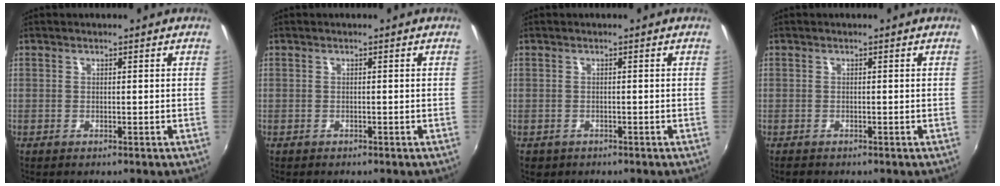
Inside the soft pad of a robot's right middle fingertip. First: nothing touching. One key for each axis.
{"total": 0.0}
{"total": 1.6, "fx": -0.8, "fy": 1.3, "fz": 0.6, "tx": -0.015, "ty": -0.003, "tz": -0.009}
{"total": 1.0, "fx": -0.8, "fy": 0.6, "fz": 0.1, "tx": -0.005, "ty": 0.000, "tz": -0.013}